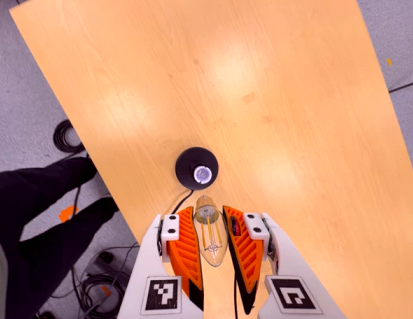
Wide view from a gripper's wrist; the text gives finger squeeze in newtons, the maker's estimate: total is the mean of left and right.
{"total": 19.6, "left": 21.2, "right": 17.9}